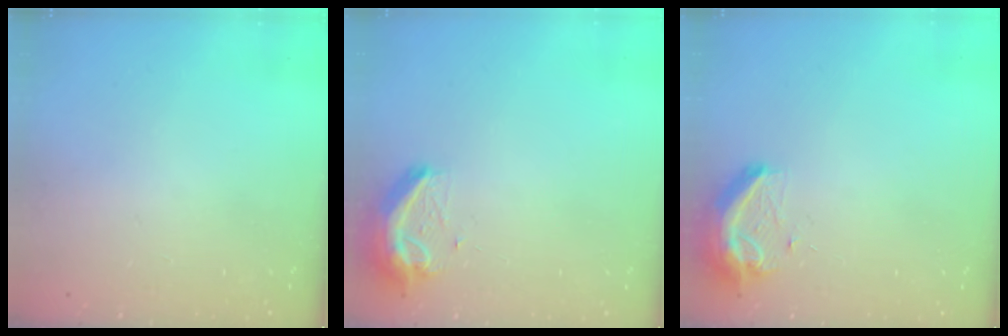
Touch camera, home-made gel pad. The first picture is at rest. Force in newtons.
{"total": 10.1, "press": 10.1, "slide": 0.9}
{"total": 9.2, "press": 9.2, "slide": 0.3}